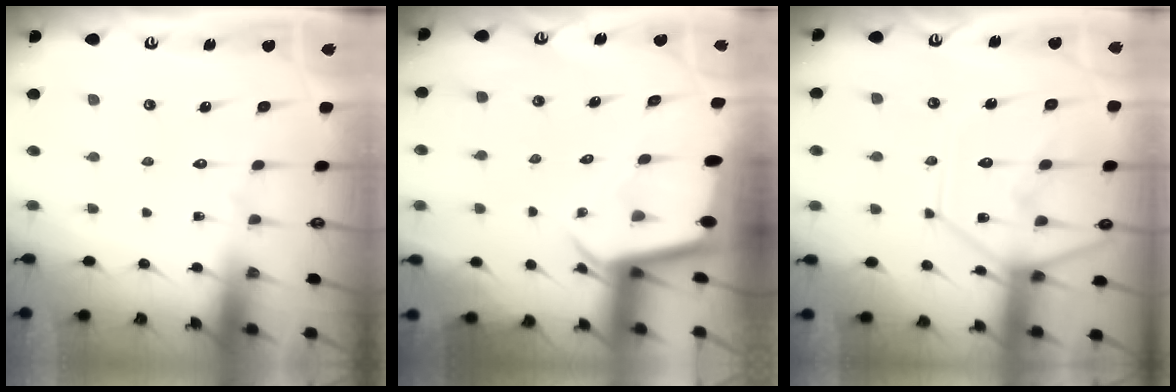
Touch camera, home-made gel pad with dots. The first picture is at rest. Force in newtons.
{"total": 2.8, "press": 2.8, "slide": 0.3}
{"total": 14.8, "press": 14.7, "slide": 1.4}